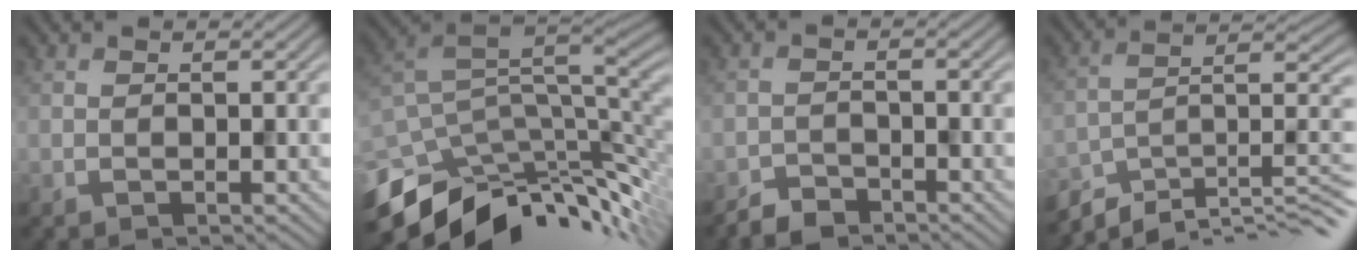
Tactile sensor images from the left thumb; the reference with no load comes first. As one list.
[{"total": 11.3, "force": [-4.4, 5.6, 8.8], "torque": [-0.179, -0.021, -0.065]}, {"total": 2.7, "force": [-2.5, 0.8, 0.6], "torque": [-0.007, 0.000, -0.051]}, {"total": 10.4, "force": [-7.5, 2.8, 6.6], "torque": [-0.106, -0.001, -0.131]}]